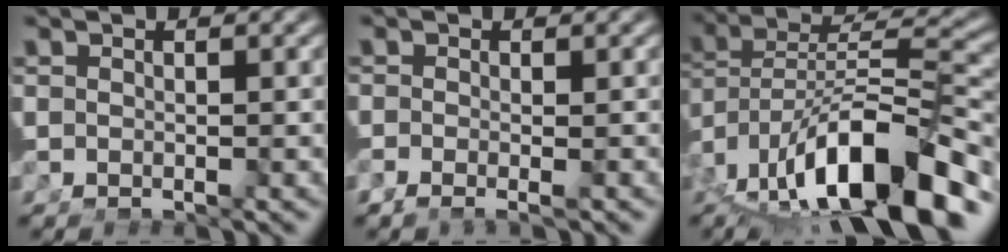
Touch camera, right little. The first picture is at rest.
{"total": 1.8, "force": [-1.2, 0.0, 1.3], "torque": [-0.023, -0.015, -0.014]}
{"total": 11.9, "force": [-5.0, 5.4, 9.4], "torque": [-0.151, -0.028, -0.054]}